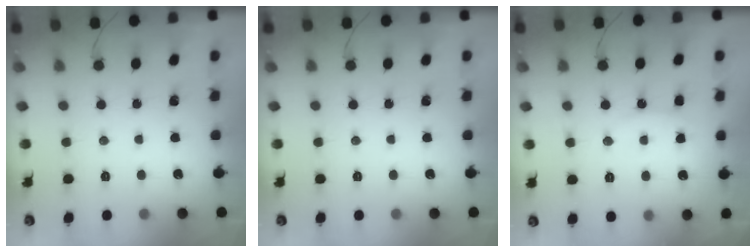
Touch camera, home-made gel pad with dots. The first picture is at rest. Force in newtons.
{"total": 0.0}
{"total": 8.0, "press": 8.0, "slide": 0.5}